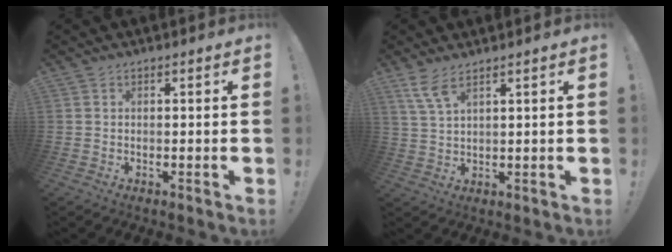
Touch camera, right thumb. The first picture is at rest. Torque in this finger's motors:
{"motor_torque": [0.12, -0.22, 0.06, 0.58, 0.06]}